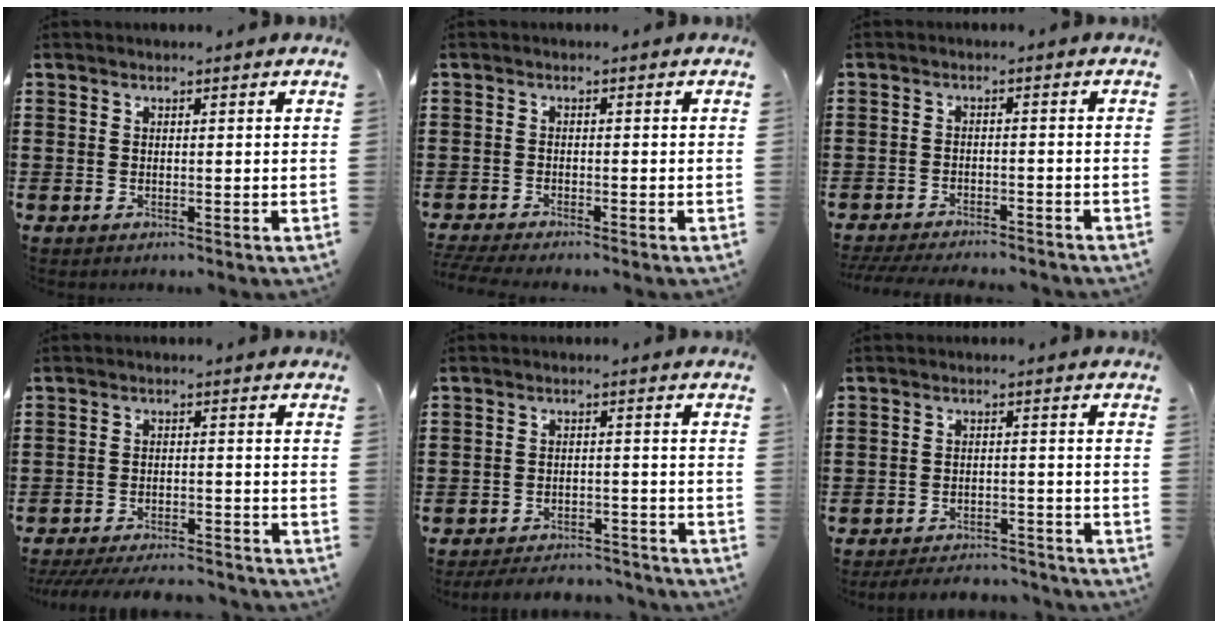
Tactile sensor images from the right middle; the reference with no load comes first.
{"total": 1.7, "force": [-1.6, -0.2, 0.6], "torque": [-0.018, -0.005, -0.033]}
{"total": 3.3, "force": [-3.2, 0.1, 0.6], "torque": [-0.021, -0.004, -0.067]}
{"total": 4.3, "force": [-4.1, 0.0, 1.1], "torque": [-0.026, -0.005, -0.084]}
{"total": 4.0, "force": [-4.0, 0.5, 0.4], "torque": [-0.016, 0.001, -0.085]}
{"total": 3.8, "force": [-3.8, 0.4, 0.2], "torque": [-0.008, 0.002, -0.079]}